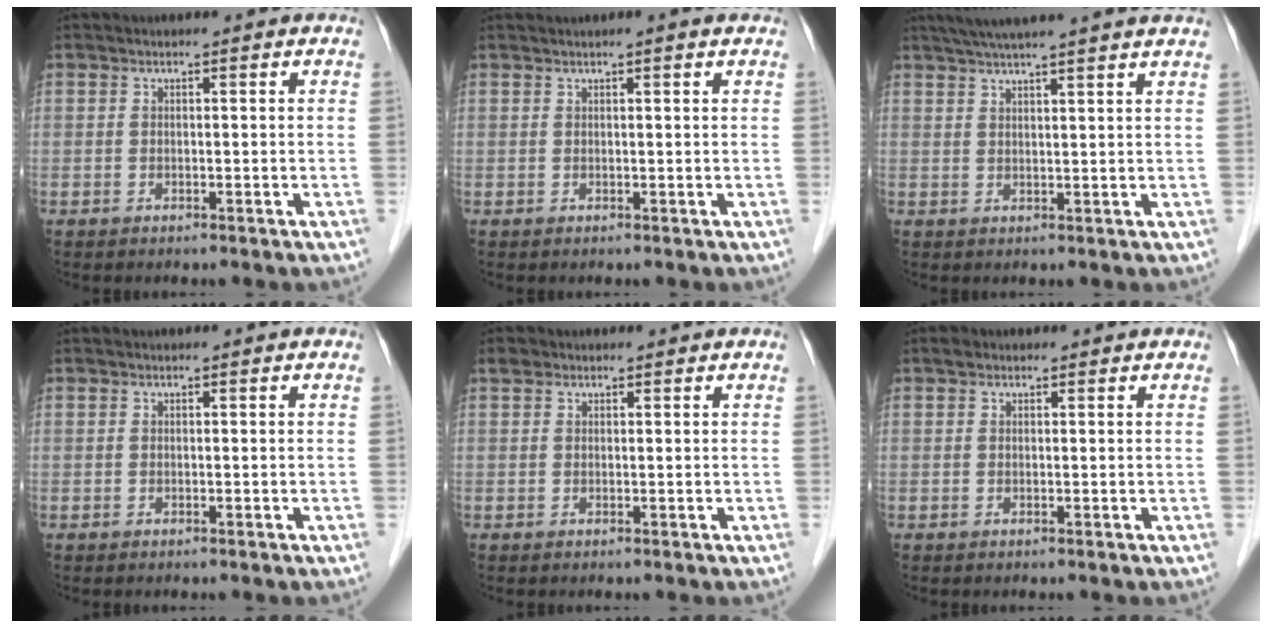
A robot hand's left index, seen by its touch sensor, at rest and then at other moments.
{"total": 1.4, "force": [1.0, -0.1, 1.0], "torque": [-0.017, 0.010, 0.019]}
{"total": 10.8, "force": [9.1, -1.2, 5.7], "torque": [-0.091, 0.031, 0.117]}
{"total": 0.0}
{"total": 1.1, "force": [0.7, 0.8, 0.2], "torque": [-0.007, 0.013, 0.017]}
{"total": 0.8, "force": [0.5, 0.6, 0.2], "torque": [-0.006, 0.009, 0.010]}